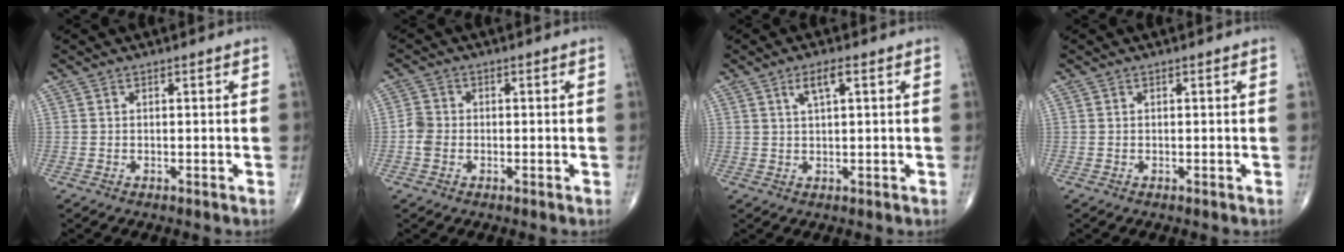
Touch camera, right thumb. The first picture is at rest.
{"total": 2.9, "force": [-0.8, 2.3, 1.5], "torque": [-0.026, 0.007, -0.019]}
{"total": 3.6, "force": [1.5, 0.9, 3.1], "torque": [-0.062, 0.002, 0.029]}
{"total": 0.0}